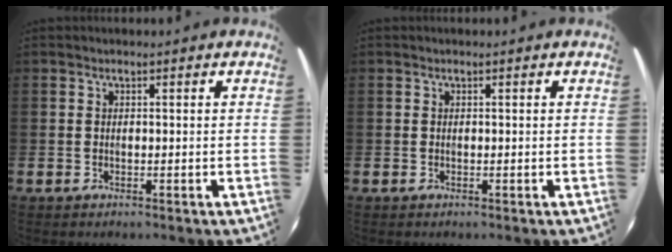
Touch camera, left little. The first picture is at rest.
{"total": 0.0}